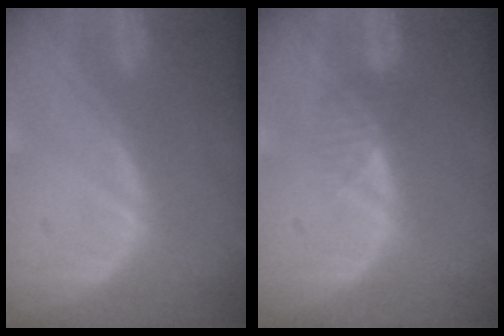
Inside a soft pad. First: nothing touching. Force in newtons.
{"total": 1.9, "press": 1.6, "slide": 1.0}